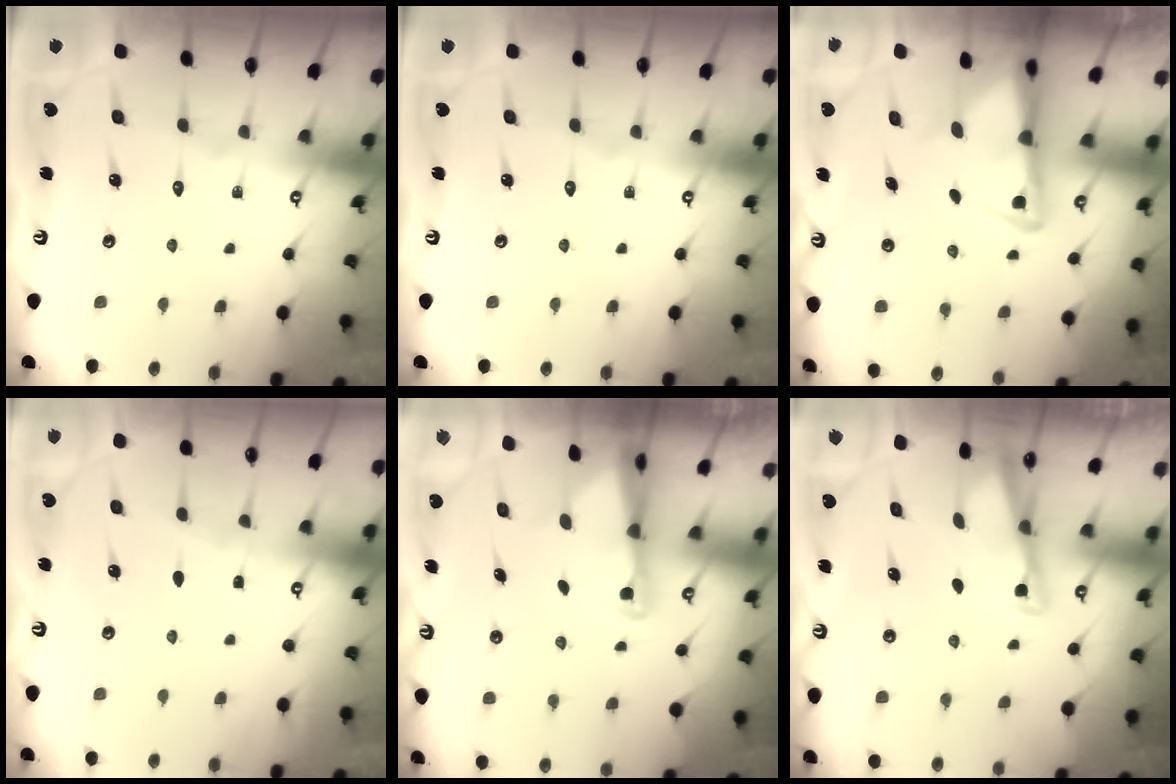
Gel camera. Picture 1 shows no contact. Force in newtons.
{"total": 0.0}
{"total": 4.5, "press": 4.4, "slide": 0.9}
{"total": 2.1, "press": 2.1, "slide": 0.3}
{"total": 2.4, "press": 2.4, "slide": 0.5}
{"total": 3.3, "press": 3.2, "slide": 0.3}